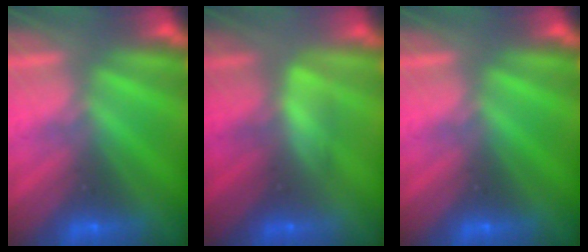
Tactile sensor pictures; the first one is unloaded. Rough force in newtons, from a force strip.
{"total": 2.6}
{"total": 0.0}